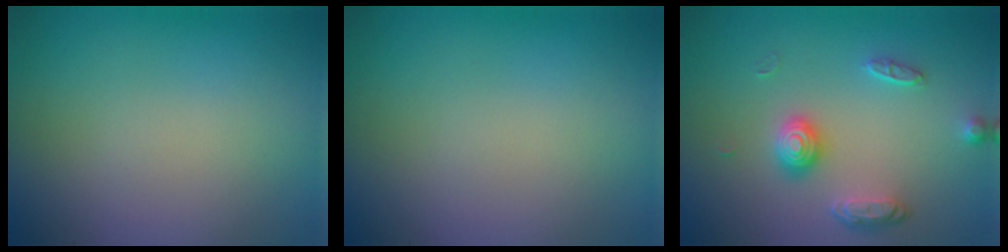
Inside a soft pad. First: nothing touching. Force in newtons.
{"total": 0.0}
{"total": 2.6, "press": 2.2, "slide": 1.5}